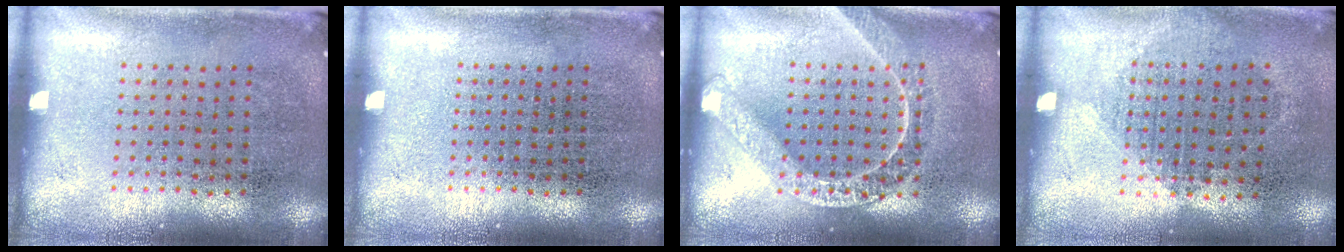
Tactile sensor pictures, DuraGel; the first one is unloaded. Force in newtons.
{"total": 0.0}
{"total": 1.5, "press": 1.5, "slide": 0.2}
{"total": 1.0, "press": 0.9, "slide": 0.4}